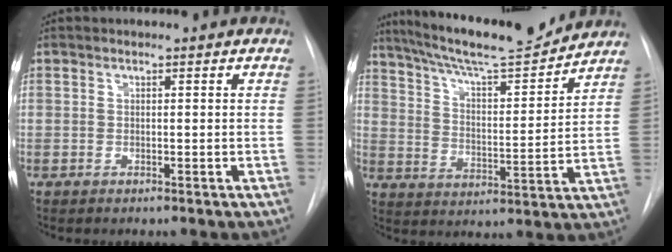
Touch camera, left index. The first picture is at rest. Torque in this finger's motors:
{"motor_torque": [0.01, -0.47, 0.48, 0.14]}